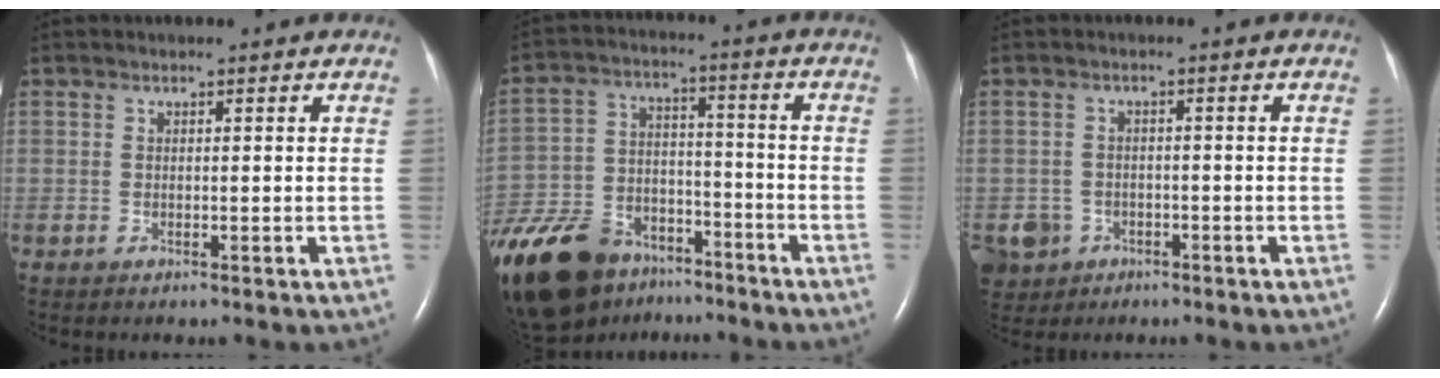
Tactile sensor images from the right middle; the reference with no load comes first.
{"total": 23.4, "force": [-16.6, 12.3, 11.0], "torque": [-0.307, -0.018, -0.282]}
{"total": 5.7, "force": [-2.8, 4.9, 0.6], "torque": [-0.023, 0.004, -0.042]}